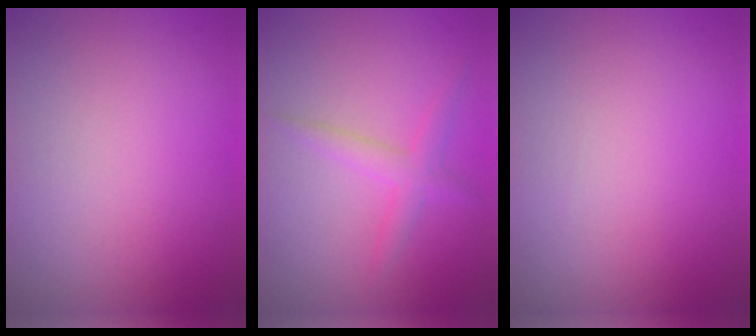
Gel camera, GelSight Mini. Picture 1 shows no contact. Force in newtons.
{"total": 2.0, "press": 2.0, "slide": 0.1}
{"total": 0.0}